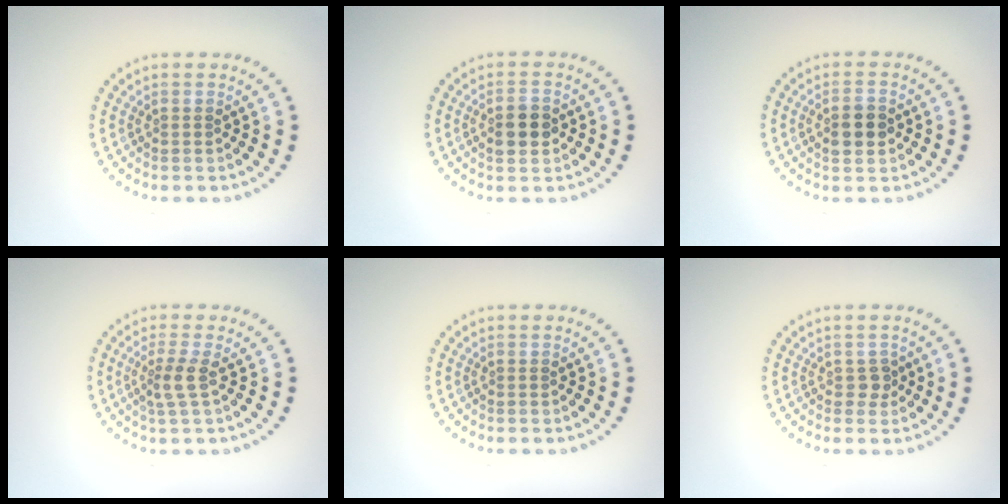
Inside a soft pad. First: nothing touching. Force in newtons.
{"total": 2.9, "press": 2.9, "slide": 0.2}
{"total": 2.8, "press": 2.8, "slide": 0.2}
{"total": 2.0, "press": 1.6, "slide": 1.3}
{"total": 0.0}
{"total": 1.1, "press": 1.0, "slide": 0.6}